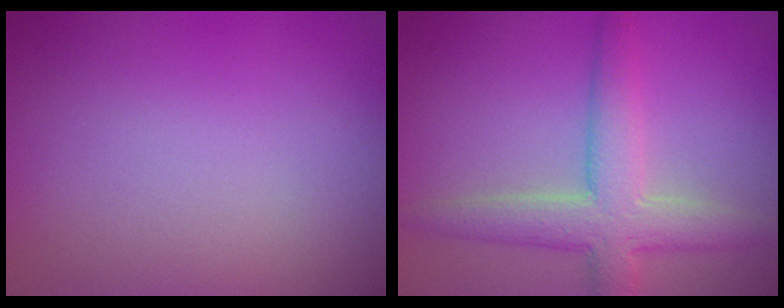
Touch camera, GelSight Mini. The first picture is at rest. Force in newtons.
{"total": 5.2, "press": 5.1, "slide": 0.3}